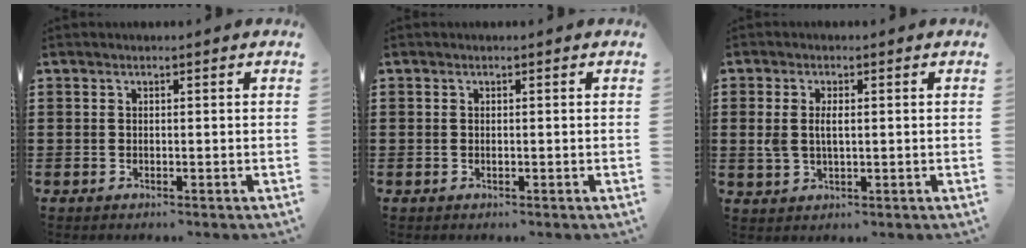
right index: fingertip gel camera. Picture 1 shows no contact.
{"total": 0.0}
{"total": 3.1, "force": [0.3, 1.7, 2.6], "torque": [-0.060, 0.005, 0.001]}